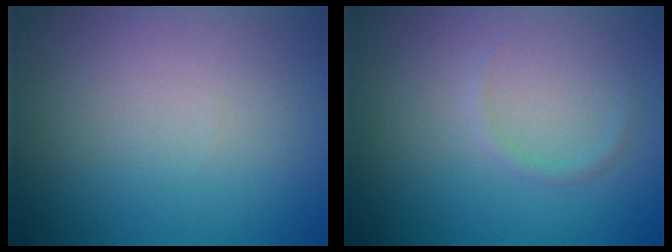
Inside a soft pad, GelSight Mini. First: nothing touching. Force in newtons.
{"total": 0.6, "press": 0.6, "slide": 0.1}